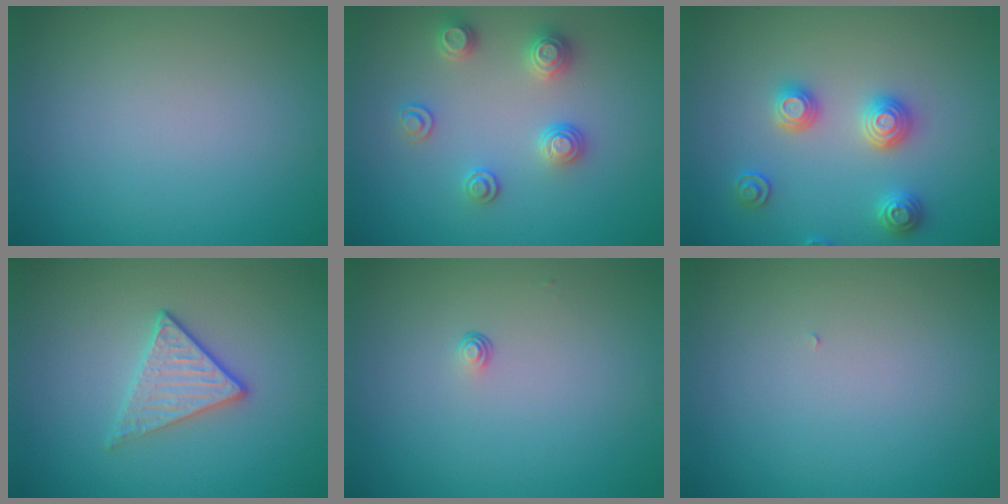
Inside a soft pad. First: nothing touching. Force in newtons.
{"total": 2.6, "press": 2.6, "slide": 0.2}
{"total": 2.9, "press": 2.9, "slide": 0.2}
{"total": 2.3, "press": 2.0, "slide": 1.0}
{"total": 0.6, "press": 0.3, "slide": 0.5}
{"total": 0.0}